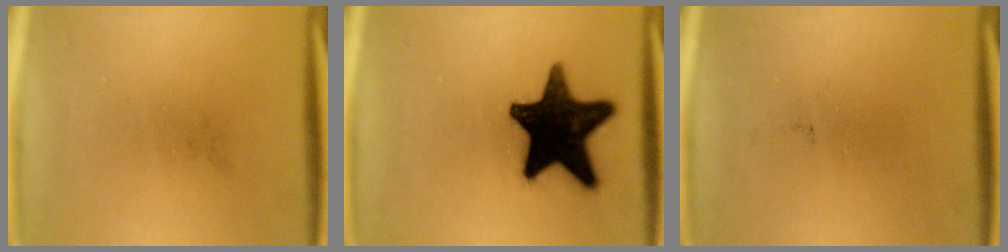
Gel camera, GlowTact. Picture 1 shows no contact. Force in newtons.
{"total": 19.6}
{"total": 0.0}